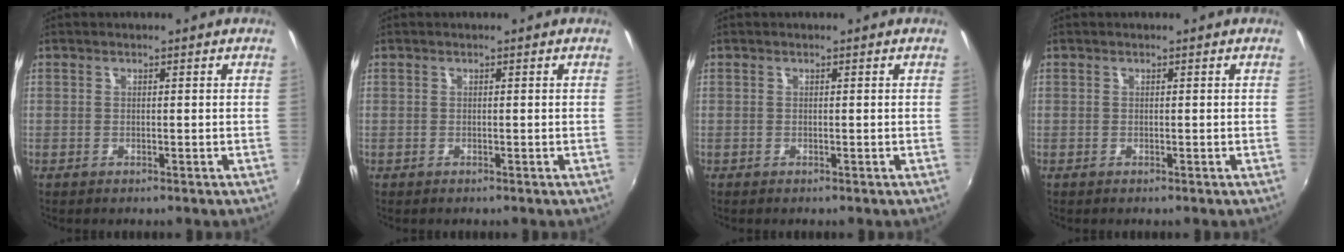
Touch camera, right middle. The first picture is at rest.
{"total": 0.0}
{"total": 0.0}
{"total": 0.0}